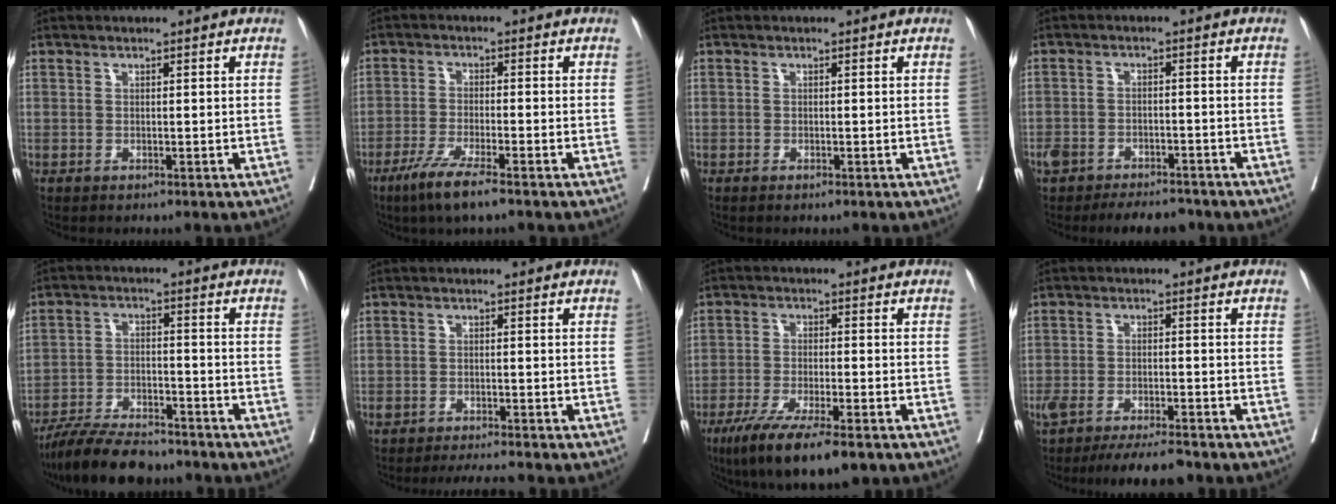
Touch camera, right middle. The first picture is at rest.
{"total": 6.6, "force": [-4.4, 0.2, 4.9], "torque": [-0.097, -0.017, -0.083]}
{"total": 0.7, "force": [-0.5, 0.1, 0.5], "torque": [-0.007, -0.002, -0.007]}
{"total": 8.6, "force": [-7.2, 3.4, 3.3], "torque": [-0.052, 0.004, -0.104]}
{"total": 11.6, "force": [-10.1, 2.5, 4.9], "torque": [-0.081, -0.012, -0.172]}
{"total": 4.2, "force": [-3.9, -0.2, 1.5], "torque": [-0.019, -0.010, -0.062]}
{"total": 12.6, "force": [-8.5, 2.4, 9.1], "torque": [-0.149, -0.028, -0.136]}
{"total": 9.1, "force": [-7.9, 1.3, 4.4], "torque": [-0.066, -0.011, -0.124]}